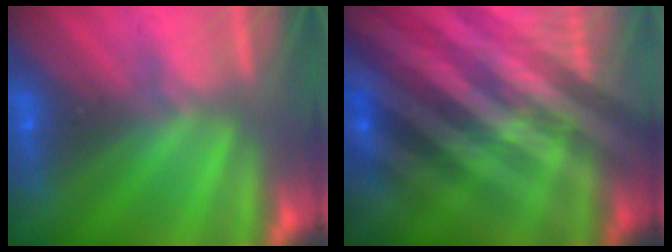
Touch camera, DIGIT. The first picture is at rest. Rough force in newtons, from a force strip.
{"total": 5.2}